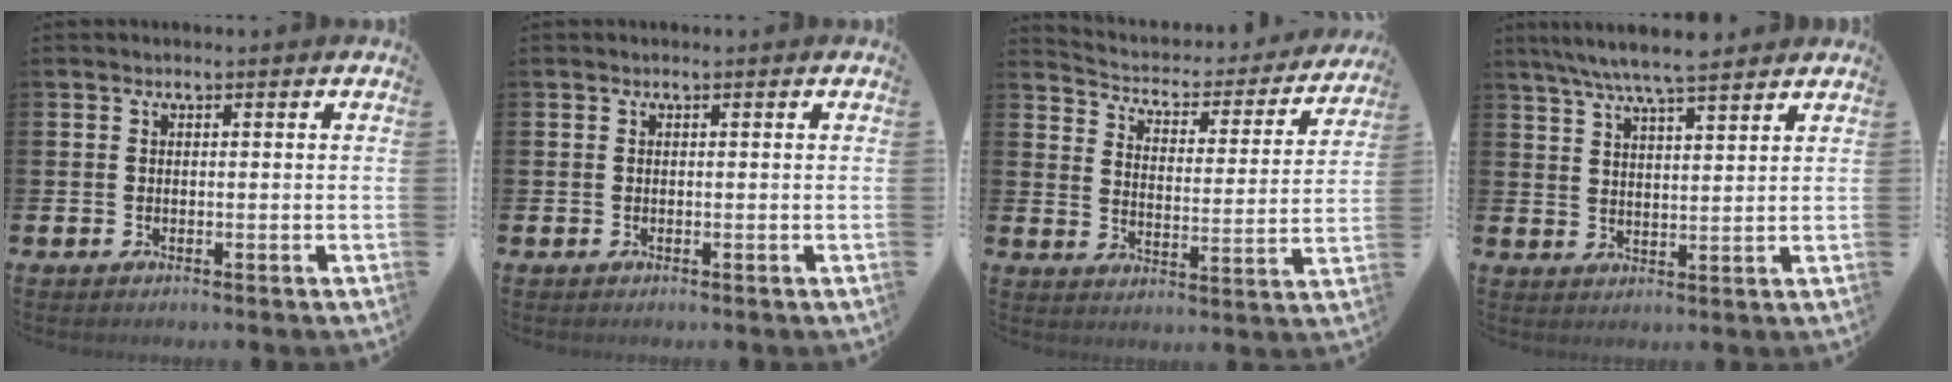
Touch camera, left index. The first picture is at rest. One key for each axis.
{"total": 0.0}
{"total": 4.4, "fx": 4.0, "fy": 1.5, "fz": 0.7, "tx": -0.042, "ty": -0.037, "tz": 0.061}
{"total": 7.1, "fx": 6.6, "fy": 0.6, "fz": 2.6, "tx": -0.065, "ty": -0.021, "tz": 0.119}